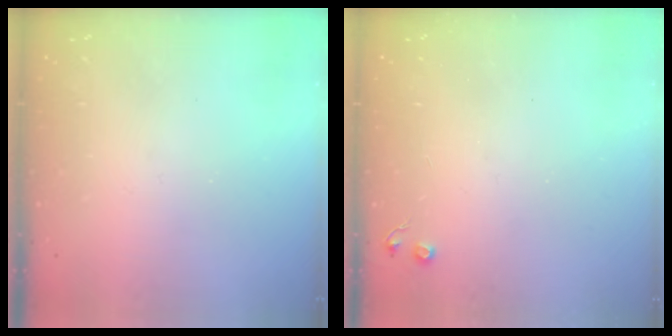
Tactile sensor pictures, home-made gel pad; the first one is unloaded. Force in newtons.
{"total": 3.8, "press": 3.8, "slide": 0.7}